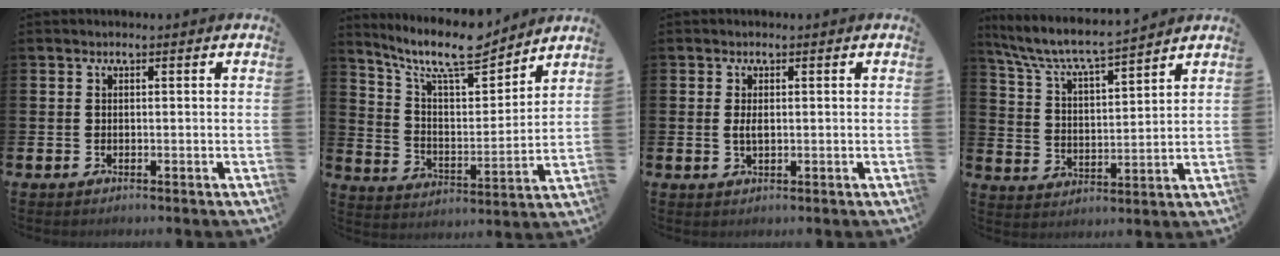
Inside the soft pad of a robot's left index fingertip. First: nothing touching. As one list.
[{"total": 10.7, "force": [9.4, 2.2, 4.6], "torque": [-0.112, -0.059, 0.164]}, {"total": 1.7, "force": [0.2, 0.8, 1.5], "torque": [-0.021, -0.001, 0.000]}, {"total": 7.1, "force": [6.6, 0.4, 2.4], "torque": [-0.077, -0.048, 0.112]}]